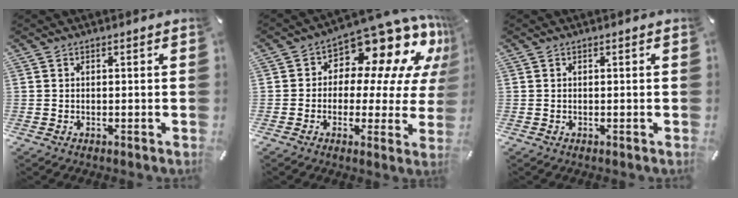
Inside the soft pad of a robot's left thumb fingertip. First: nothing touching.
{"total": 14.0, "force": [8.6, 7.4, 8.1], "torque": [-0.116, -0.083, 0.145]}
{"total": 0.0}